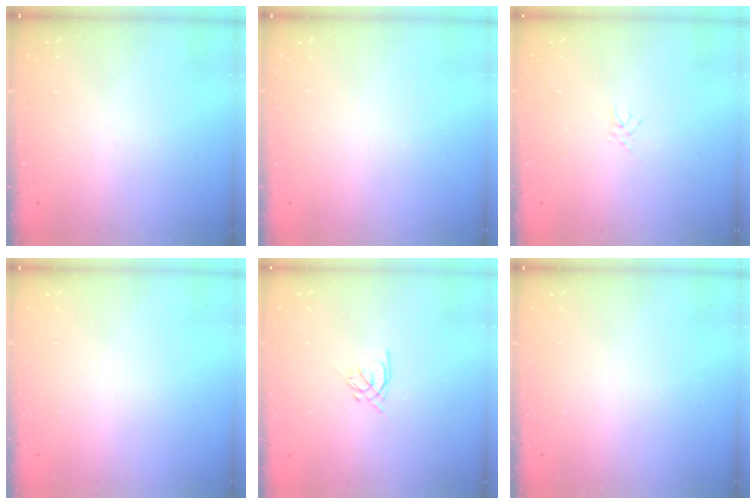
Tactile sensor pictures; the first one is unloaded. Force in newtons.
{"total": 0.0}
{"total": 2.4, "press": 2.4, "slide": 0.4}
{"total": 0.0}
{"total": 1.6, "press": 1.5, "slide": 0.6}
{"total": 0.0}